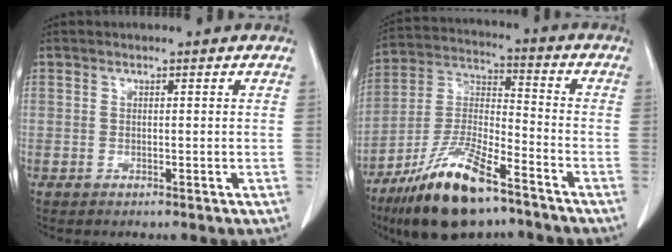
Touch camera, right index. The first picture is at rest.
{"total": 16.1, "force": [-10.7, 4.1, 11.2], "torque": [-0.230, -0.009, -0.193]}